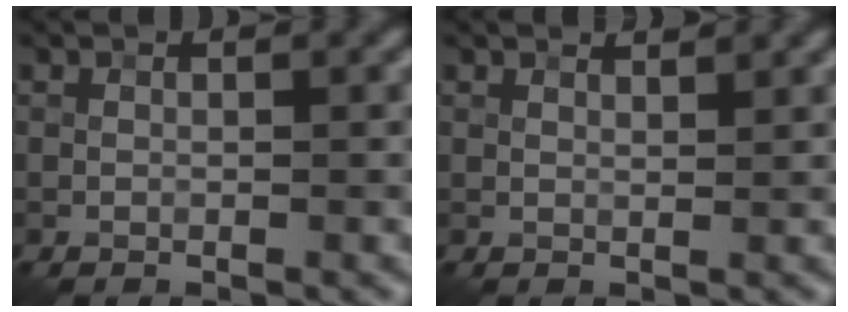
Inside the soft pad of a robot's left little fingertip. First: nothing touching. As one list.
[{"total": 1.5, "force": [1.4, 0.1, 0.6], "torque": [-0.014, 0.001, 0.013]}]